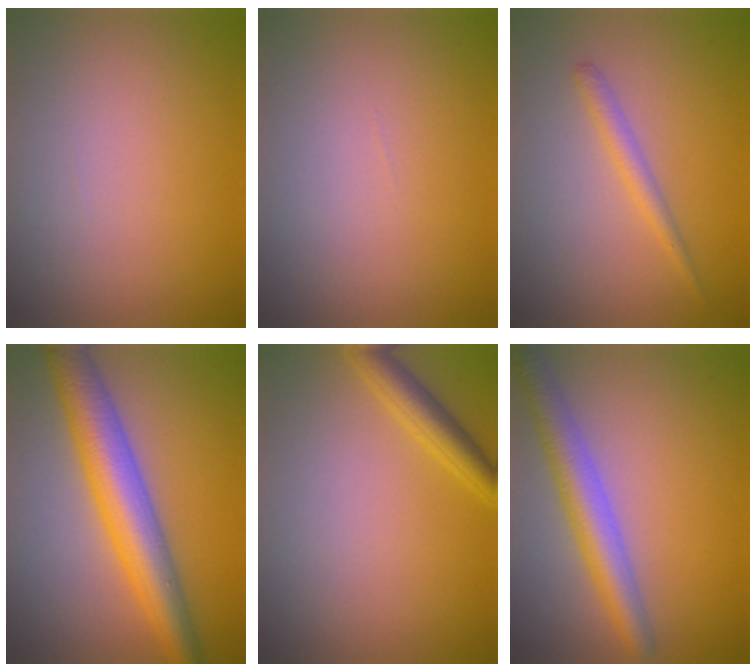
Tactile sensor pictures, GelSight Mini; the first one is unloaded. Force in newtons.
{"total": 0.0}
{"total": 1.5, "press": 1.5, "slide": 0.2}
{"total": 7.4, "press": 7.4, "slide": 0.1}
{"total": 2.7, "press": 2.7, "slide": 0.1}
{"total": 4.8, "press": 4.8, "slide": 0.2}